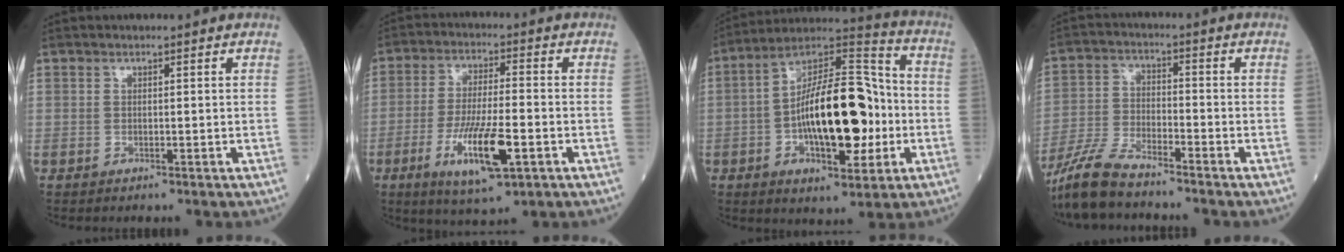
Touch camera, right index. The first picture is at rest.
{"total": 12.1, "force": [-4.5, 2.5, 11.0], "torque": [-0.214, -0.016, -0.073]}
{"total": 20.7, "force": [-2.6, 7.7, 19.0], "torque": [-0.335, 0.029, -0.037]}
{"total": 10.3, "force": [-8.6, 2.2, 5.2], "torque": [-0.120, -0.023, -0.167]}